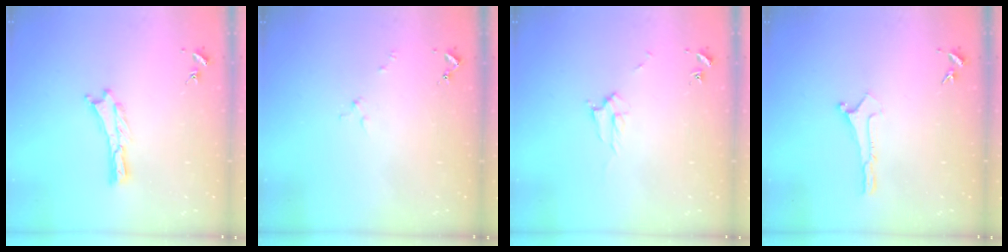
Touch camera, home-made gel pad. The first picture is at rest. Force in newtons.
{"total": 1.7, "press": 1.7, "slide": 0.3}
{"total": 2.3, "press": 2.3, "slide": 0.3}
{"total": 0.0}